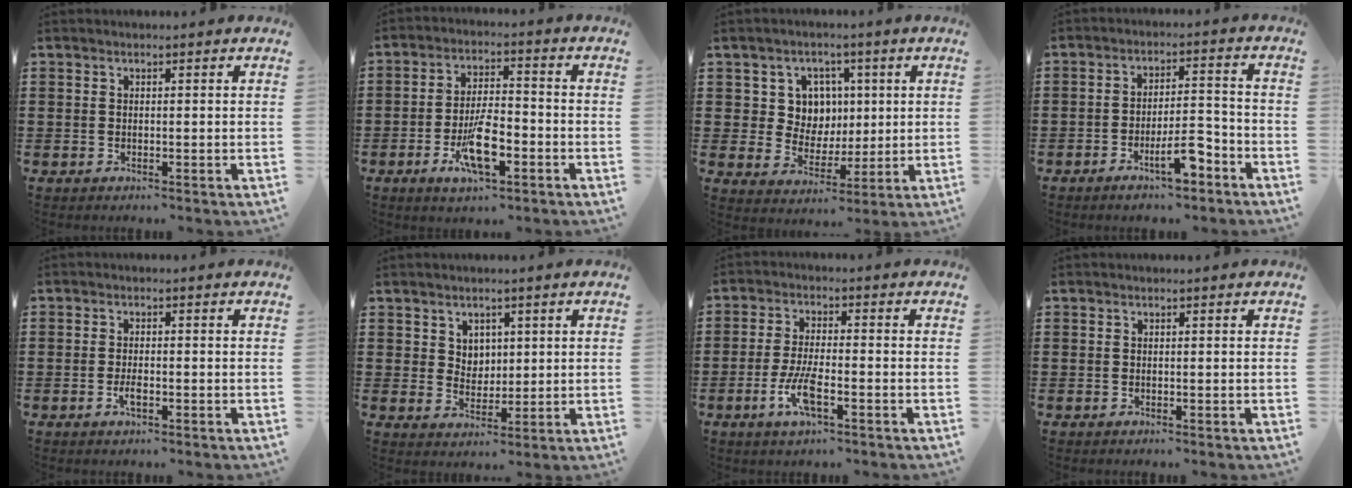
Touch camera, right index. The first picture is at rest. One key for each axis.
{"total": 9.1, "fx": -3.6, "fy": 3.2, "fz": 7.7, "tx": -0.154, "ty": -0.004, "tz": -0.063}
{"total": 6.8, "fx": 1.8, "fy": 6.2, "fz": 2.2, "tx": -0.066, "ty": 0.015, "tz": 0.034}
{"total": 7.6, "fx": -4.6, "fy": 2.2, "fz": 5.7, "tx": -0.101, "ty": 0.005, "tz": -0.082}
{"total": 2.2, "fx": -0.8, "fy": 0.7, "fz": 1.9, "tx": -0.043, "ty": -0.003, "tz": -0.017}
{"total": 3.6, "fx": 2.0, "fy": 2.9, "fz": 0.6, "tx": -0.026, "ty": 0.009, "tz": 0.037}
{"total": 6.0, "fx": -2.6, "fy": 1.6, "fz": 5.2, "tx": -0.119, "ty": -0.012, "tz": -0.051}
{"total": 0.0}